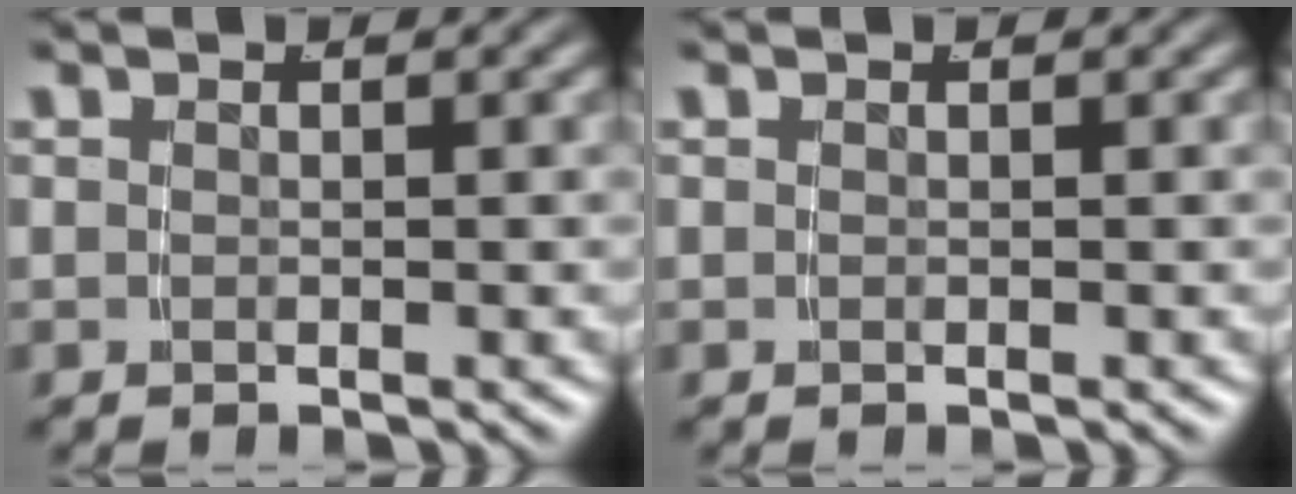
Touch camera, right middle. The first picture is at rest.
{"total": 0.0}